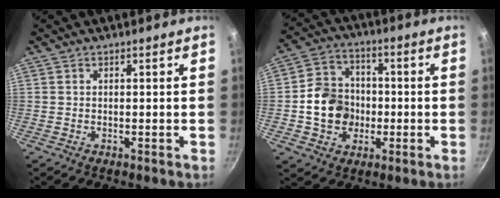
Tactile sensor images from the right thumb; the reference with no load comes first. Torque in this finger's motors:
{"motor_torque": [-0.56, 0.79, 1.17, -0.33, 0.04]}